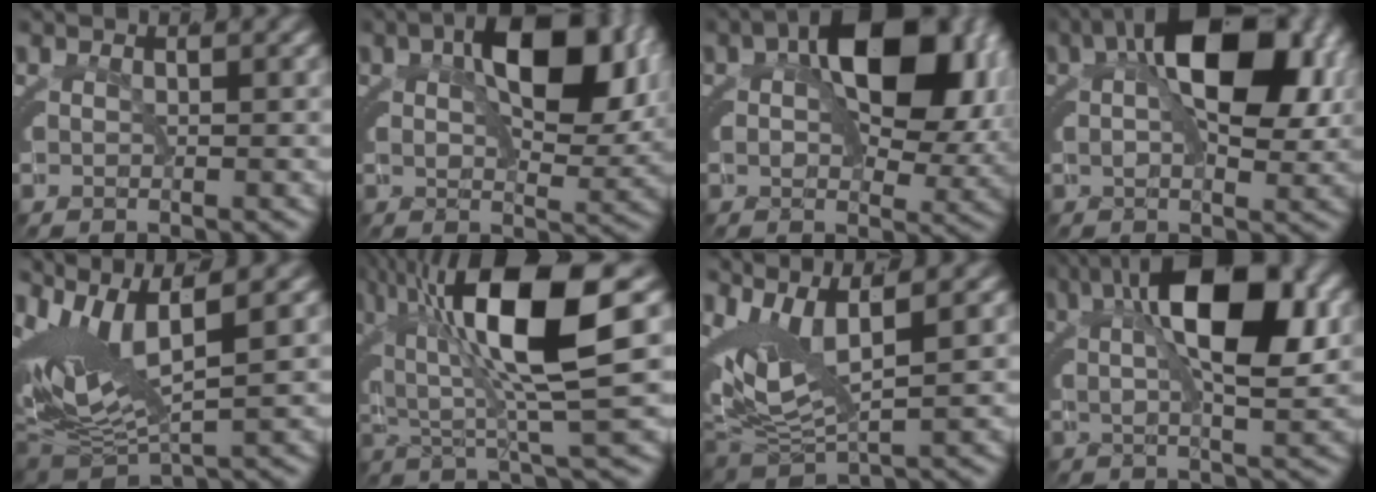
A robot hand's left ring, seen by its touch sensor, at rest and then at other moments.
{"total": 7.9, "force": [1.7, 3.2, 7.0], "torque": [-0.105, -0.007, 0.029]}
{"total": 10.0, "force": [1.8, 5.3, 8.3], "torque": [-0.134, -0.009, 0.030]}
{"total": 9.4, "force": [1.6, 3.8, 8.4], "torque": [-0.130, 0.002, 0.025]}
{"total": 10.5, "force": [2.4, 5.8, 8.4], "torque": [-0.156, 0.010, 0.038]}
{"total": 12.5, "force": [3.5, 3.9, 11.4], "torque": [-0.196, 0.008, 0.059]}
{"total": 7.2, "force": [1.8, 4.2, 5.6], "torque": [-0.114, 0.006, 0.030]}
{"total": 10.2, "force": [2.4, 3.2, 9.4], "torque": [-0.143, 0.015, 0.032]}